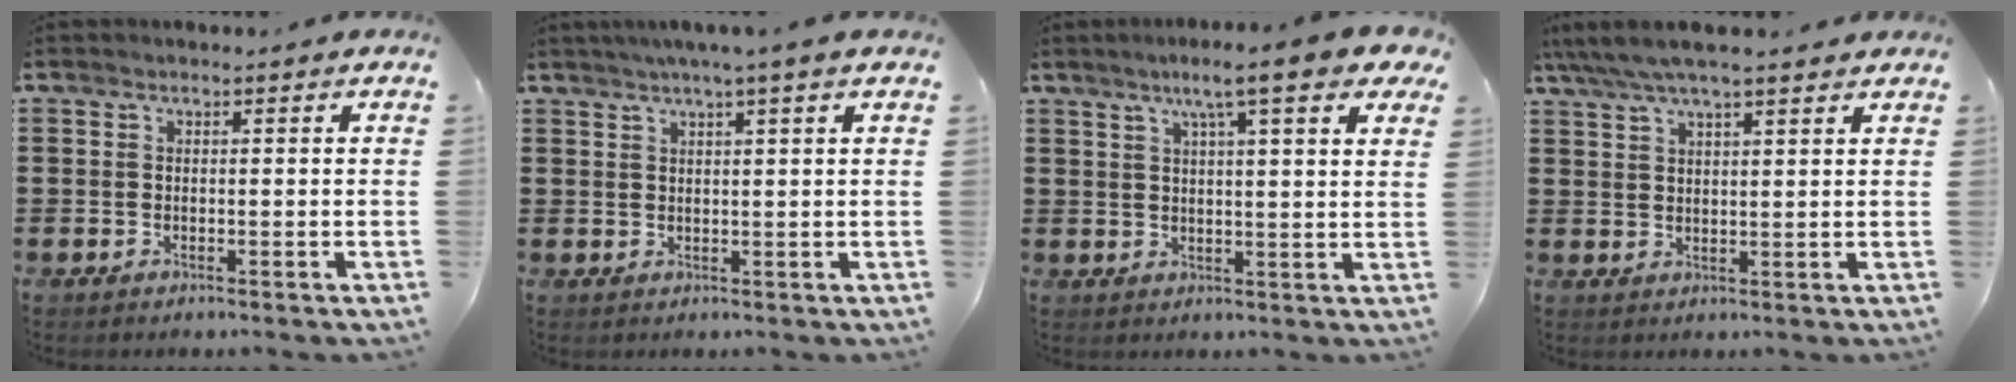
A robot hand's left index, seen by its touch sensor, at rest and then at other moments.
{"total": 2.5, "force": [1.8, -0.6, 1.6], "torque": [-0.033, 0.001, 0.032]}
{"total": 8.3, "force": [5.5, 0.5, 6.1], "torque": [-0.110, -0.007, 0.089]}
{"total": 4.9, "force": [4.0, 0.7, 2.7], "torque": [-0.064, -0.006, 0.070]}